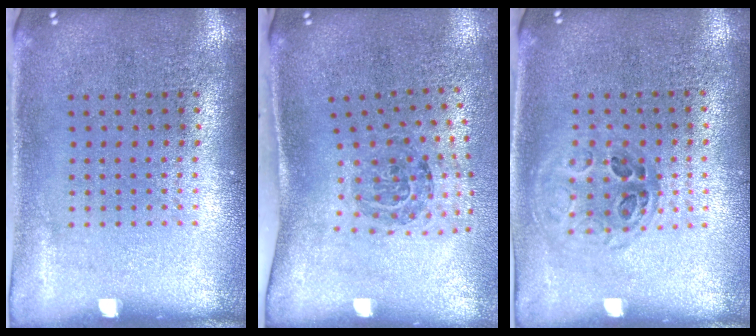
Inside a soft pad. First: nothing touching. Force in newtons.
{"total": 1.8, "press": 1.2, "slide": 1.4}
{"total": 0.9, "press": 0.9, "slide": 0.2}